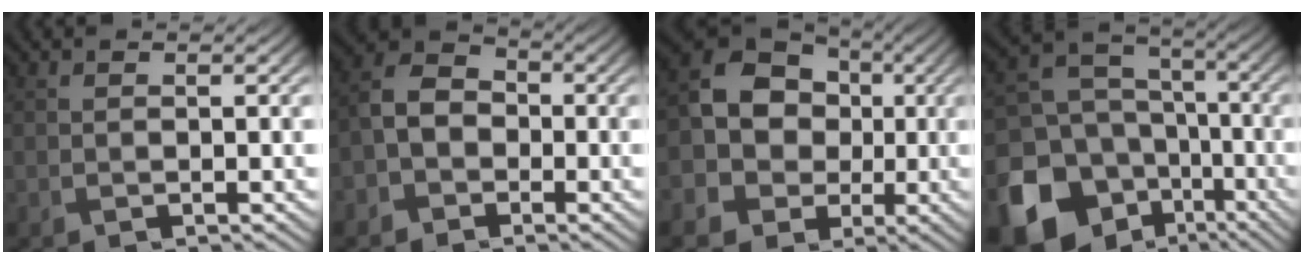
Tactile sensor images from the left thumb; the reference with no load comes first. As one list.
[{"total": 5.2, "force": [-2.1, 4.1, 2.4], "torque": [-0.060, 0.001, -0.053]}, {"total": 11.5, "force": [-0.7, 10.0, 5.6], "torque": [-0.125, 0.002, -0.028]}, {"total": 18.2, "force": [-8.3, 14.8, 6.6], "torque": [-0.202, -0.064, -0.135]}]